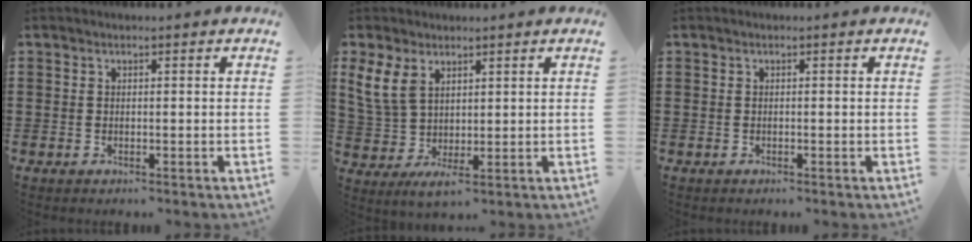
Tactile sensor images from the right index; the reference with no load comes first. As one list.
[{"total": 6.1, "force": [2.2, 3.6, 4.4], "torque": [-0.112, -0.001, 0.041]}, {"total": 0.0}]